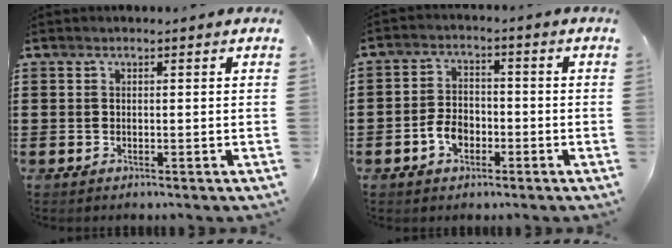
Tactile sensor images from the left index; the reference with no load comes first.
{"total": 4.5, "force": [-2.0, 2.9, 2.8], "torque": [-0.065, 0.002, -0.041]}